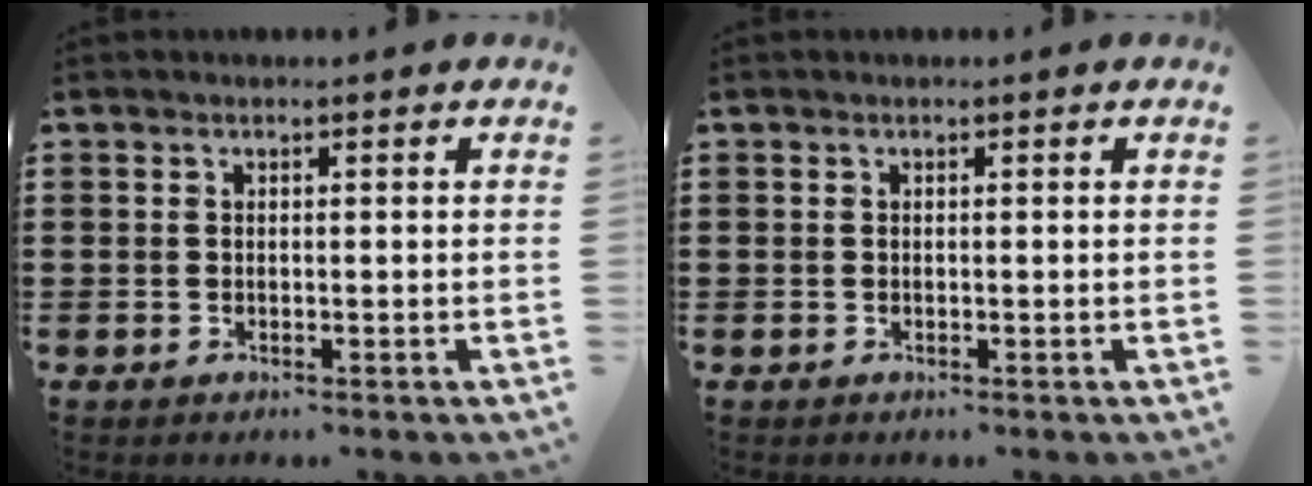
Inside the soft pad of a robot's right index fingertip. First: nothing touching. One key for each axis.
{"total": 0.0}